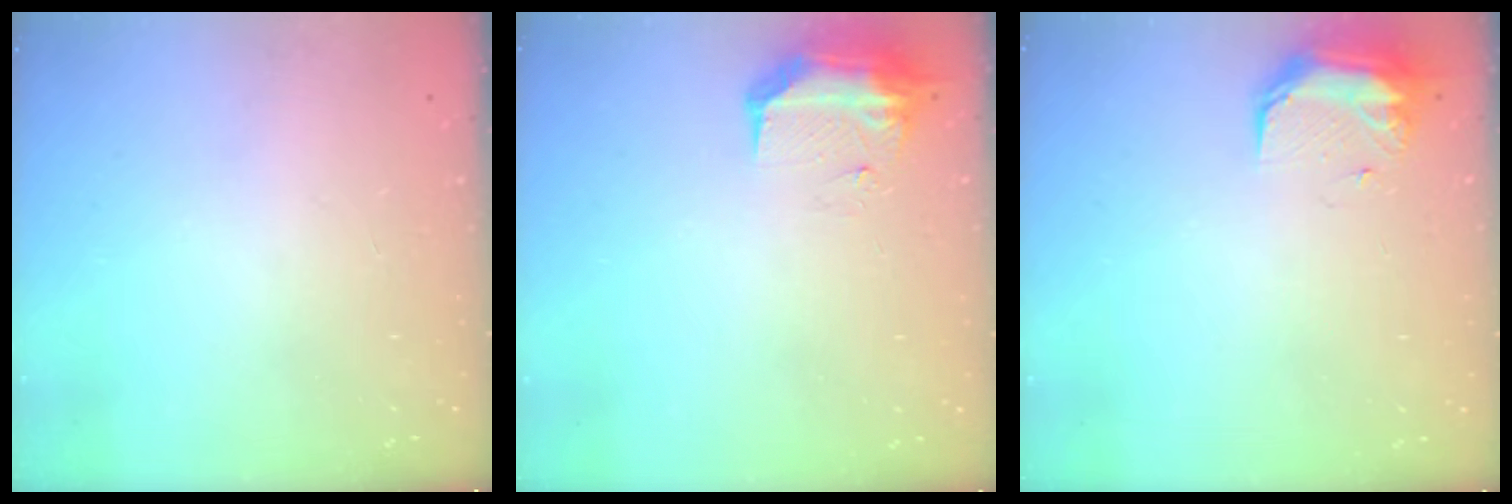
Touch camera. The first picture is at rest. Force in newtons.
{"total": 15.7, "press": 10.5, "slide": 11.7}
{"total": 11.2, "press": 9.8, "slide": 5.5}